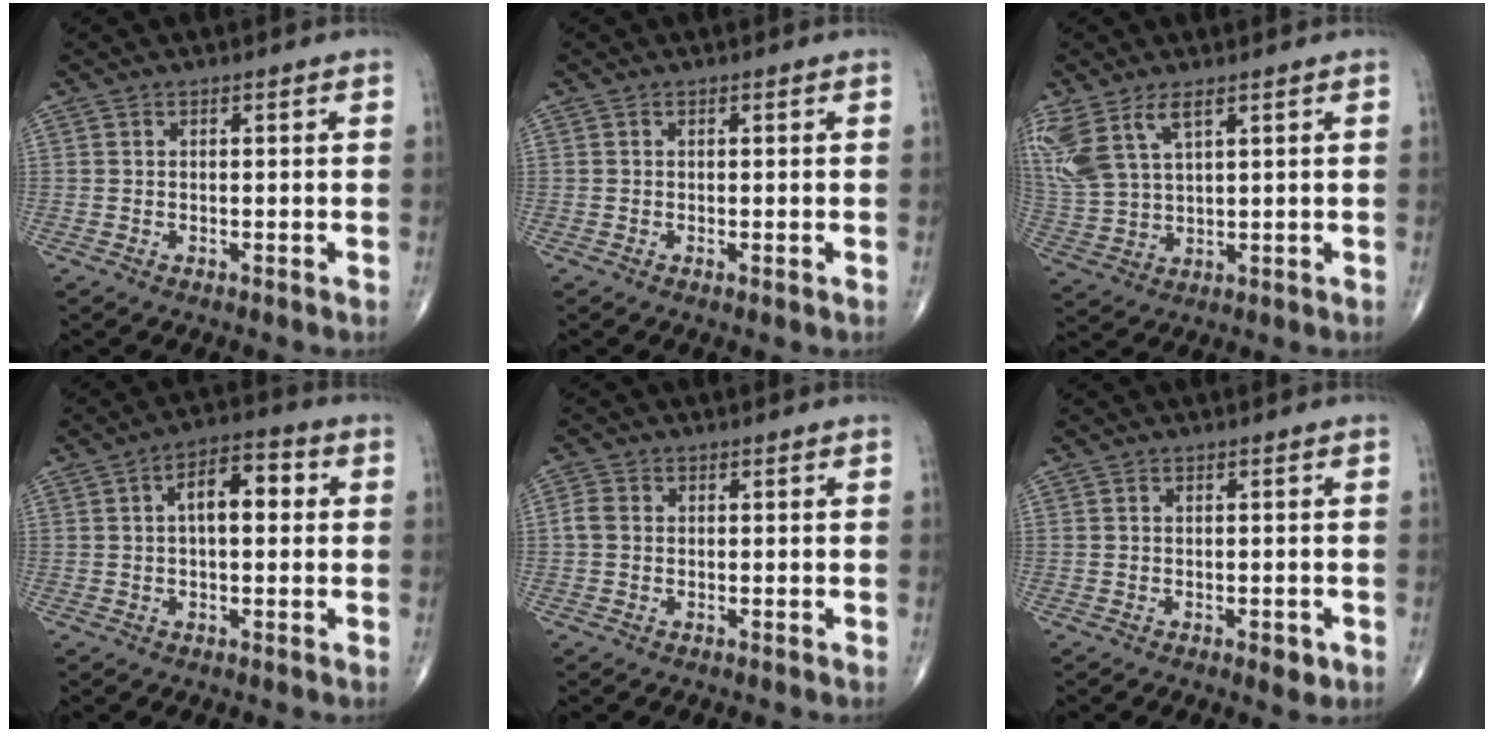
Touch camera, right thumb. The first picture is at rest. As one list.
[{"total": 0.0}, {"total": 11.1, "force": [5.9, 5.0, 7.9], "torque": [-0.189, -0.010, 0.130]}, {"total": 8.1, "force": [1.3, 4.1, 6.9], "torque": [-0.092, 0.024, 0.011]}, {"total": 2.3, "force": [-0.1, 1.8, 1.3], "torque": [-0.026, 0.005, -0.006]}, {"total": 2.2, "force": [-0.9, 1.0, 1.7], "torque": [-0.015, -0.001, -0.009]}]